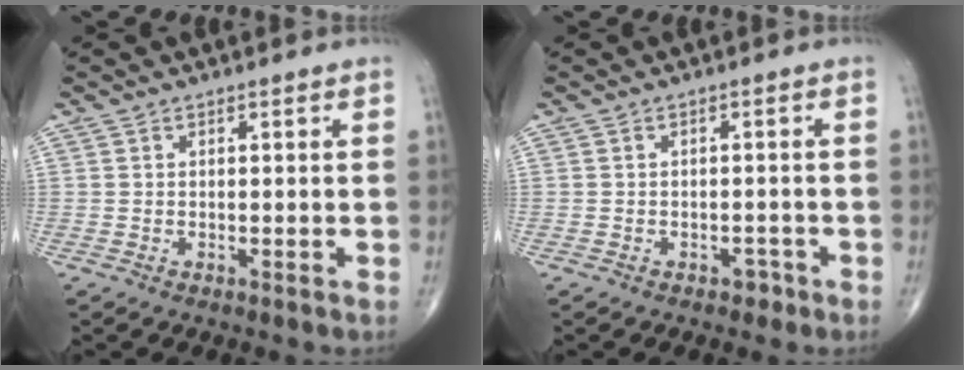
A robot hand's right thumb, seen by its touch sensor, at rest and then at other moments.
{"total": 1.6, "force": [-1.1, 1.0, 0.6], "torque": [0.000, 0.006, -0.015]}